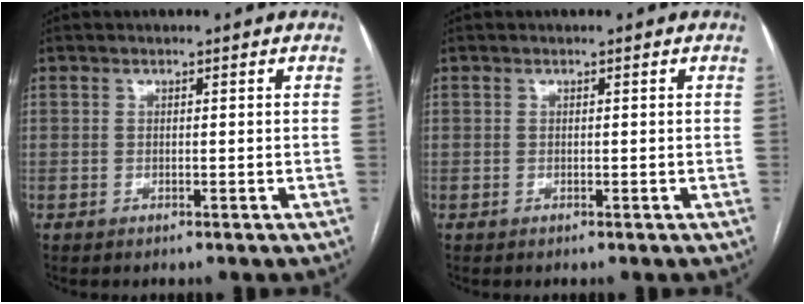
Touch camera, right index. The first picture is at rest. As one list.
[{"total": 0.0}]